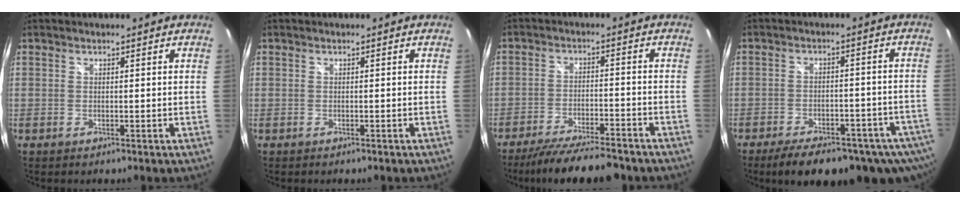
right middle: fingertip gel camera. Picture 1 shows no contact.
{"total": 0.0}
{"total": 13.4, "force": [-11.6, 2.4, 6.4], "torque": [-0.130, -0.016, -0.181]}
{"total": 17.2, "force": [-12.5, 6.2, 10.1], "torque": [-0.179, -0.035, -0.160]}